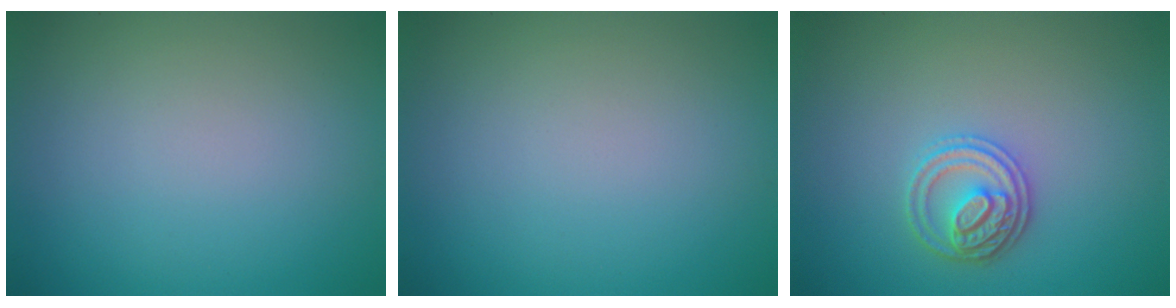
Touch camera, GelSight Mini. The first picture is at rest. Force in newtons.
{"total": 0.0}
{"total": 2.9, "press": 2.8, "slide": 0.7}